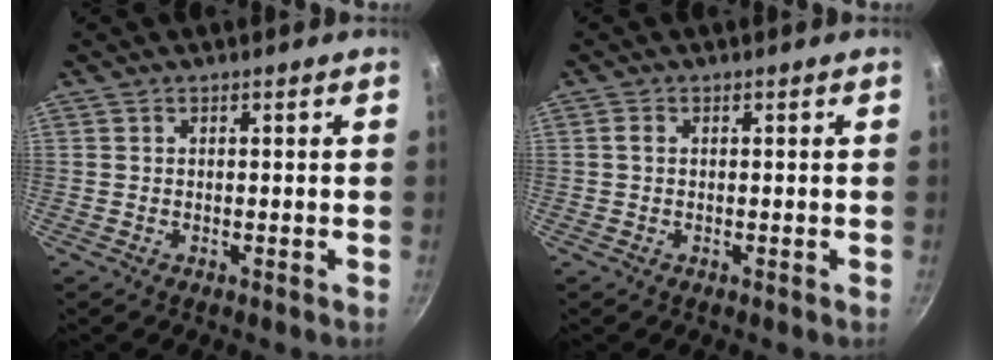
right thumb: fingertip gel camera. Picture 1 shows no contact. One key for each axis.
{"total": 1.0, "fx": 0.1, "fy": 0.7, "fz": 0.8, "tx": -0.015, "ty": 0.004, "tz": 0.001}